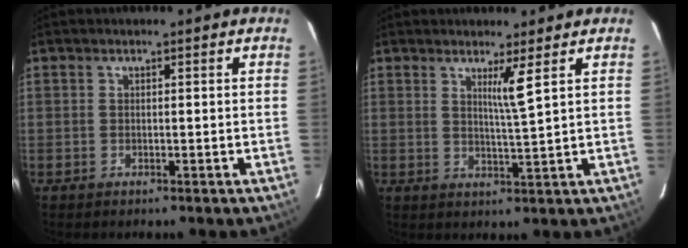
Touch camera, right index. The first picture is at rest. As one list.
[{"total": 3.3, "force": [1.7, -1.1, 2.6], "torque": [-0.046, -0.017, 0.035]}]